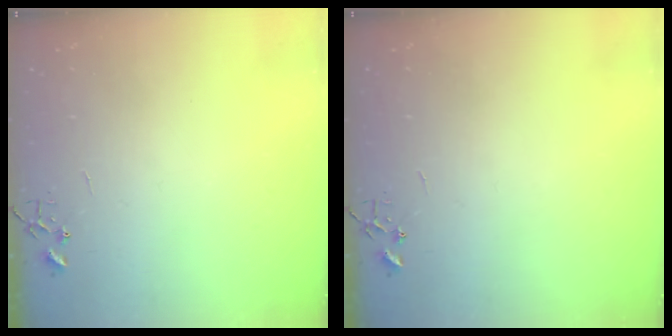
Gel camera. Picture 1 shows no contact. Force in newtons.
{"total": 0.0}